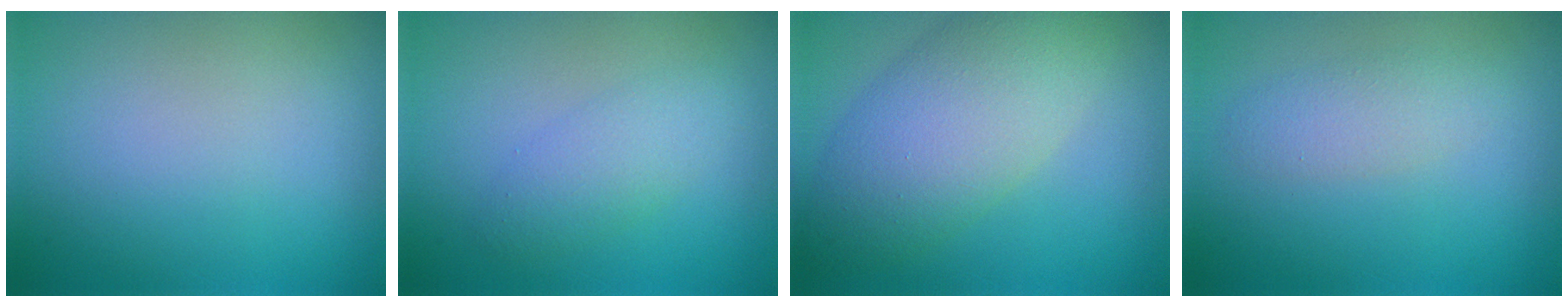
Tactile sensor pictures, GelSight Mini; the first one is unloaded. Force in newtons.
{"total": 2.3, "press": 2.3, "slide": 0.2}
{"total": 7.2, "press": 7.2, "slide": 0.4}
{"total": 2.0, "press": 2.0, "slide": 0.1}